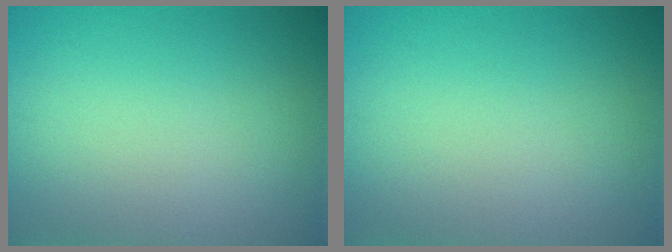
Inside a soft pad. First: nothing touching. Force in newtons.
{"total": 0.0}